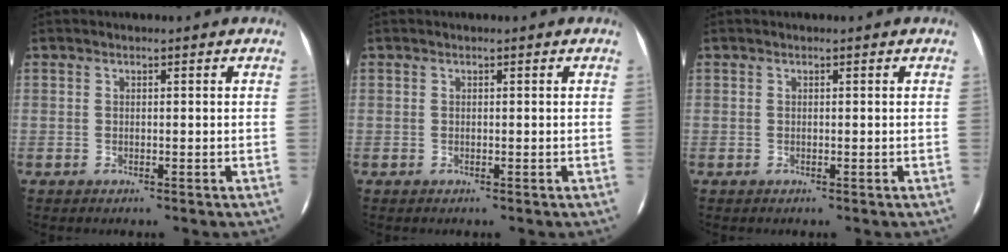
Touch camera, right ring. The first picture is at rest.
{"total": 0.0}
{"total": 0.0}